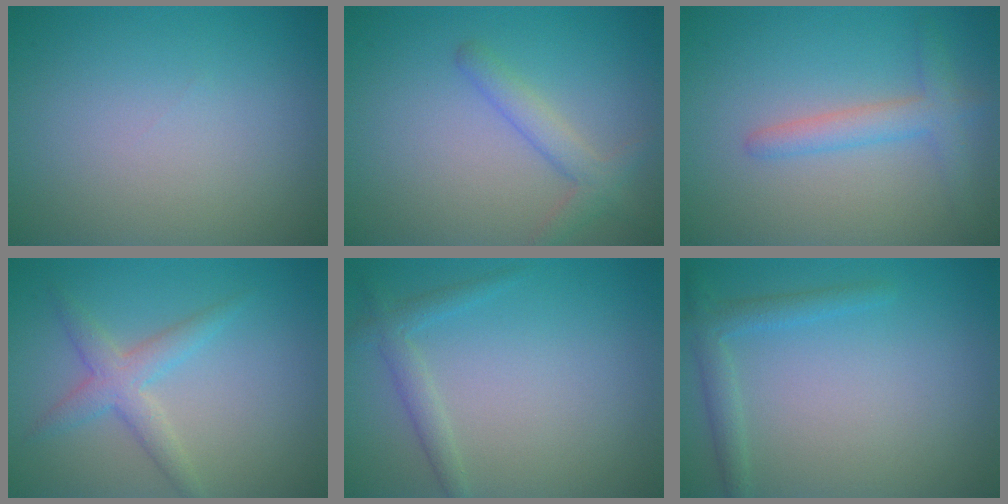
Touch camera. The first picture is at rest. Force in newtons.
{"total": 2.5, "press": 2.5, "slide": 0.1}
{"total": 2.6, "press": 2.6, "slide": 0.1}
{"total": 2.8, "press": 2.8, "slide": 0.0}
{"total": 1.8, "press": 1.8, "slide": 0.0}
{"total": 2.0, "press": 2.0, "slide": 0.1}